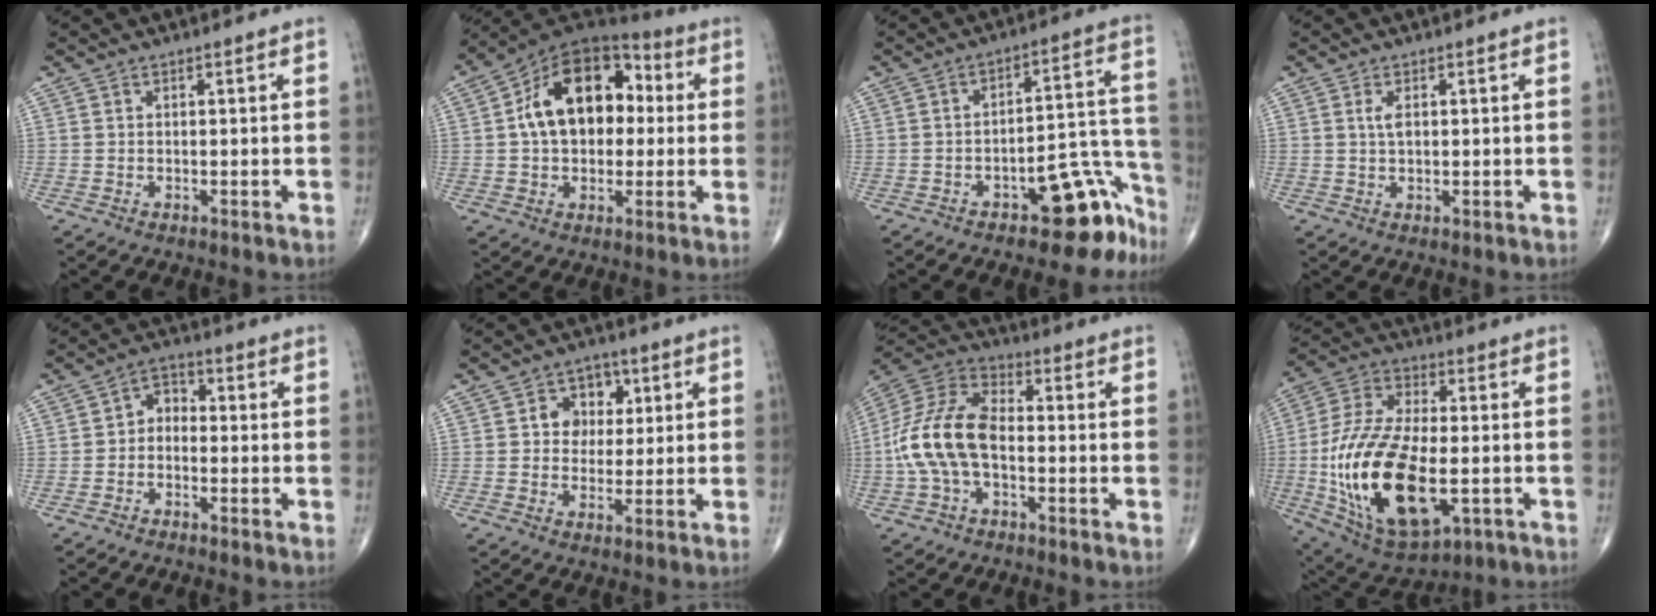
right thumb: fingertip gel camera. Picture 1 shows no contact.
{"total": 18.8, "force": [2.3, 12.5, 13.8], "torque": [-0.187, 0.035, 0.031]}
{"total": 12.3, "force": [-8.0, 5.5, 7.5], "torque": [-0.031, 0.108, -0.109]}
{"total": 2.2, "force": [0.6, 1.0, 1.9], "torque": [-0.037, -0.004, 0.010]}
{"total": 4.2, "force": [-0.9, 3.2, 2.6], "torque": [-0.025, 0.025, -0.034]}
{"total": 7.3, "force": [1.6, 6.1, 3.7], "torque": [-0.012, 0.002, 0.020]}
{"total": 15.0, "force": [-2.0, 8.7, 12.1], "torque": [-0.253, 0.039, -0.044]}
{"total": 25.0, "force": [-4.7, 12.4, 21.2], "torque": [-0.427, 0.001, -0.061]}